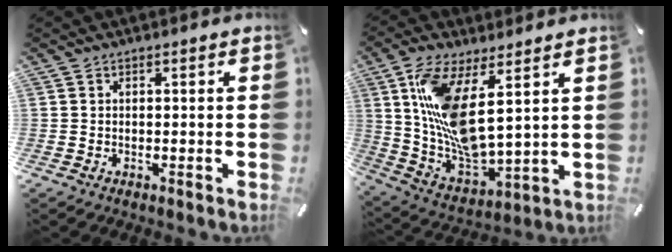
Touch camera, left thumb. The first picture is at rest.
{"total": 14.2, "force": [5.9, 5.1, 11.9], "torque": [-0.262, -0.052, 0.104]}